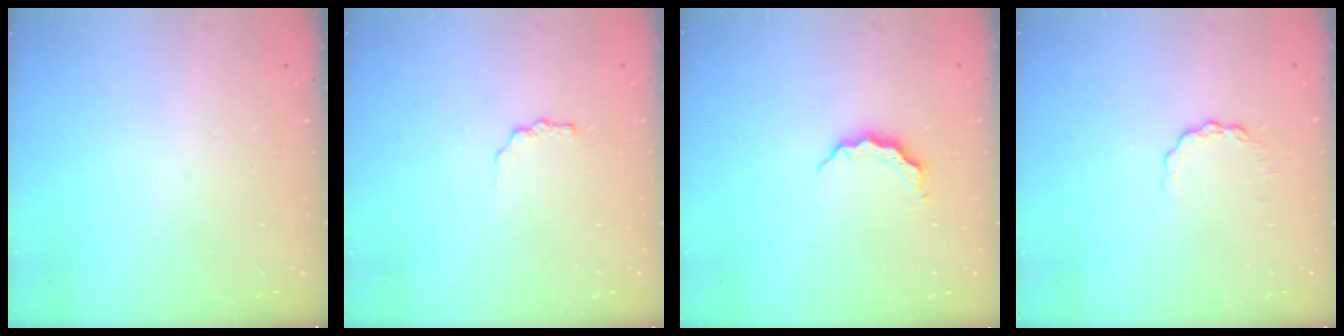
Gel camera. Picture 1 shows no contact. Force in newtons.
{"total": 3.1, "press": 3.1, "slide": 0.5}
{"total": 4.8, "press": 4.8, "slide": 0.4}
{"total": 3.5, "press": 3.5, "slide": 0.4}